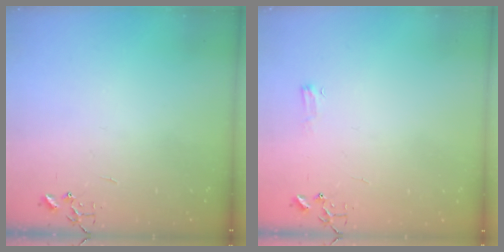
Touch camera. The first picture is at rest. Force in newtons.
{"total": 4.1, "press": 4.1, "slide": 0.6}